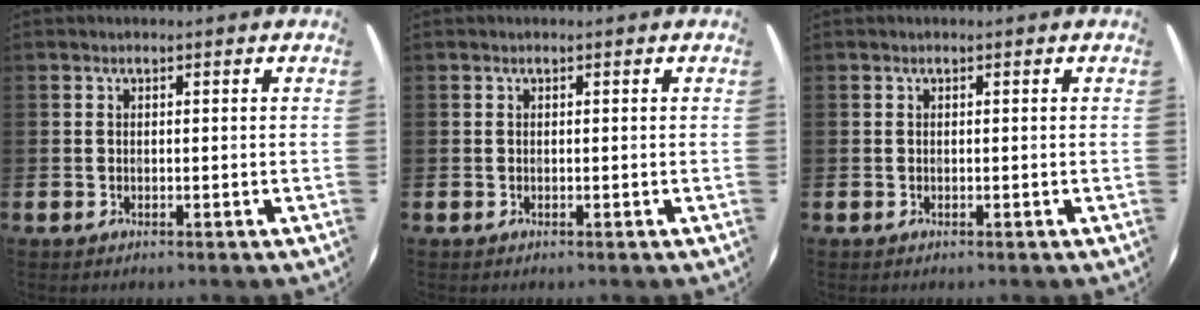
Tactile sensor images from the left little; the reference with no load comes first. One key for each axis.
{"total": 0.0}
{"total": 0.0}